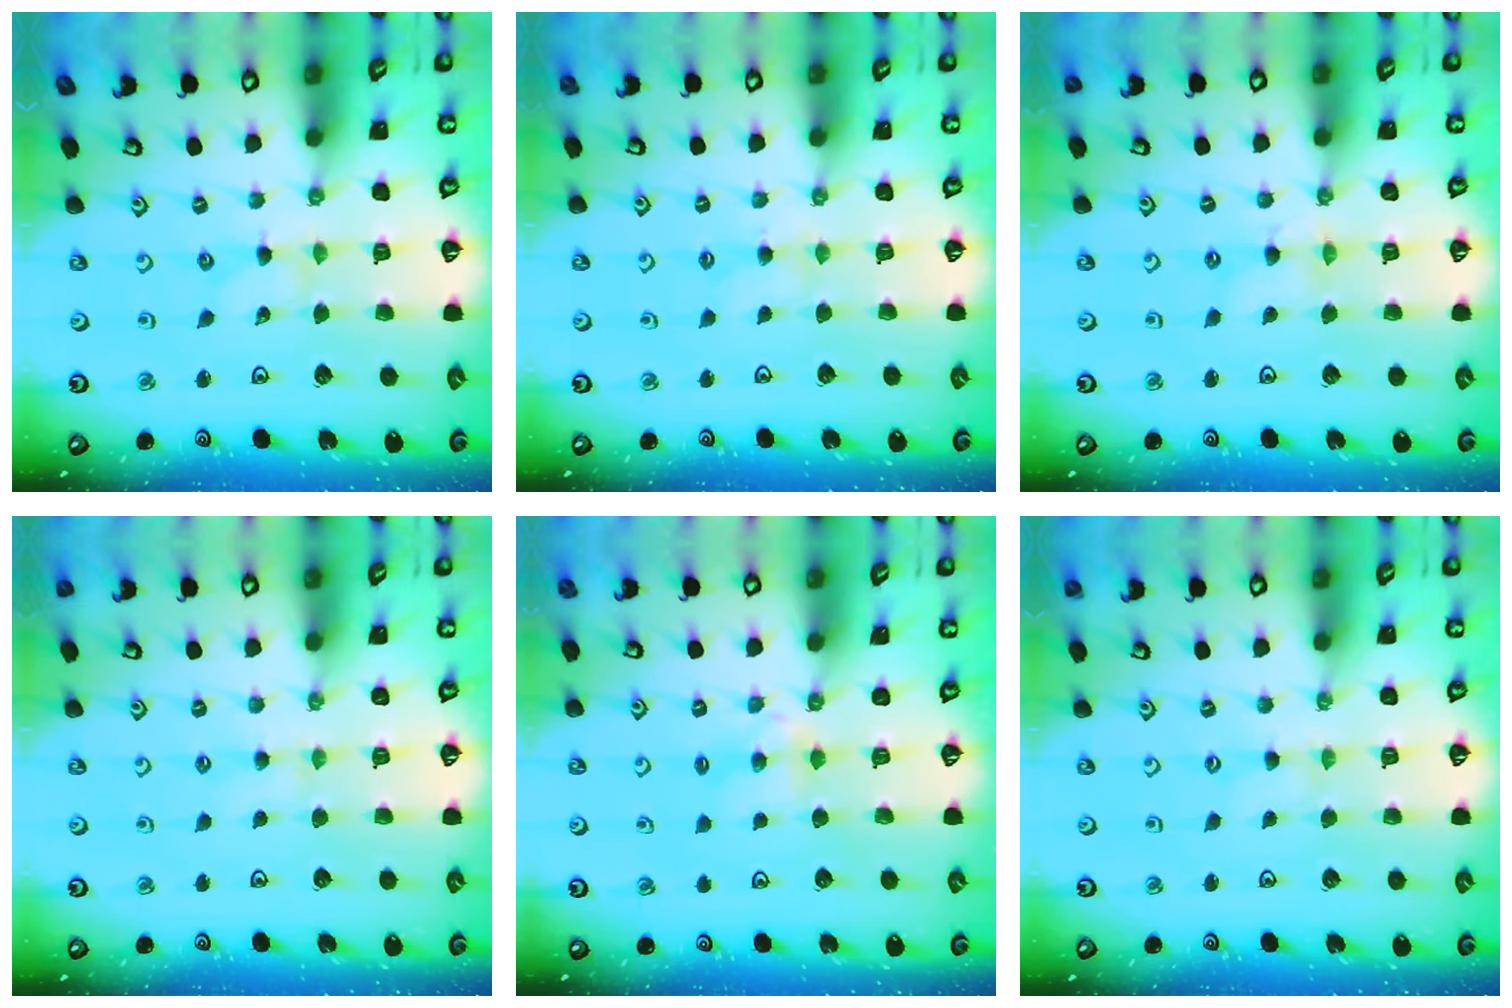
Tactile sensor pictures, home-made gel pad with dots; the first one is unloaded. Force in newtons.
{"total": 2.7, "press": 2.6, "slide": 0.4}
{"total": 1.0, "press": 0.9, "slide": 0.2}
{"total": 1.9, "press": 1.9, "slide": 0.3}
{"total": 4.0, "press": 4.0, "slide": 0.7}
{"total": 0.0}